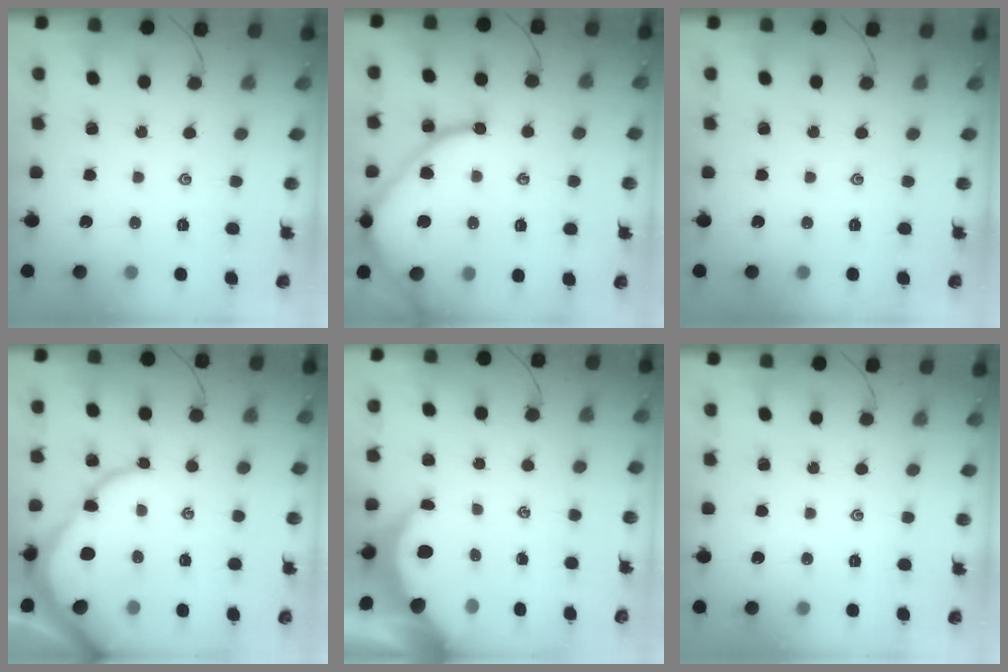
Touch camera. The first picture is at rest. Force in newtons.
{"total": 10.9, "press": 10.8, "slide": 1.0}
{"total": 0.0}
{"total": 9.5, "press": 9.5, "slide": 1.0}
{"total": 5.5, "press": 5.5, "slide": 0.7}
{"total": 0.0}